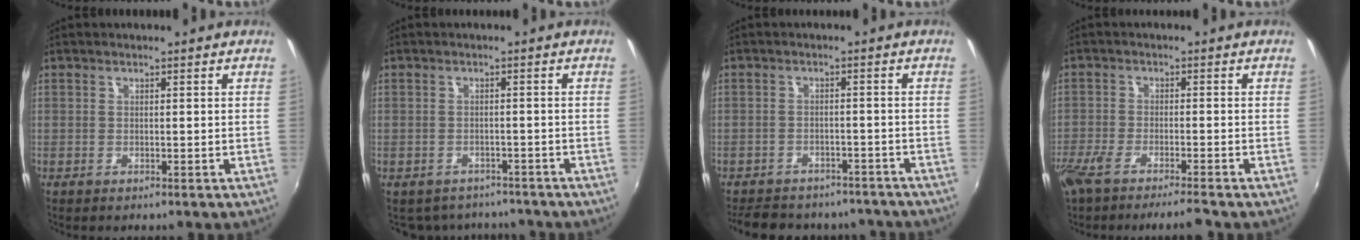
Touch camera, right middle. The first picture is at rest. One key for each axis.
{"total": 7.0, "fx": -6.1, "fy": 3.1, "fz": 1.5, "tx": -0.038, "ty": -0.005, "tz": -0.079}
{"total": 15.2, "fx": -12.8, "fy": 6.0, "fz": 5.5, "tx": -0.120, "ty": 0.006, "tz": -0.161}
{"total": 7.7, "fx": -6.4, "fy": 0.4, "fz": 4.2, "tx": -0.101, "ty": -0.027, "tz": -0.115}